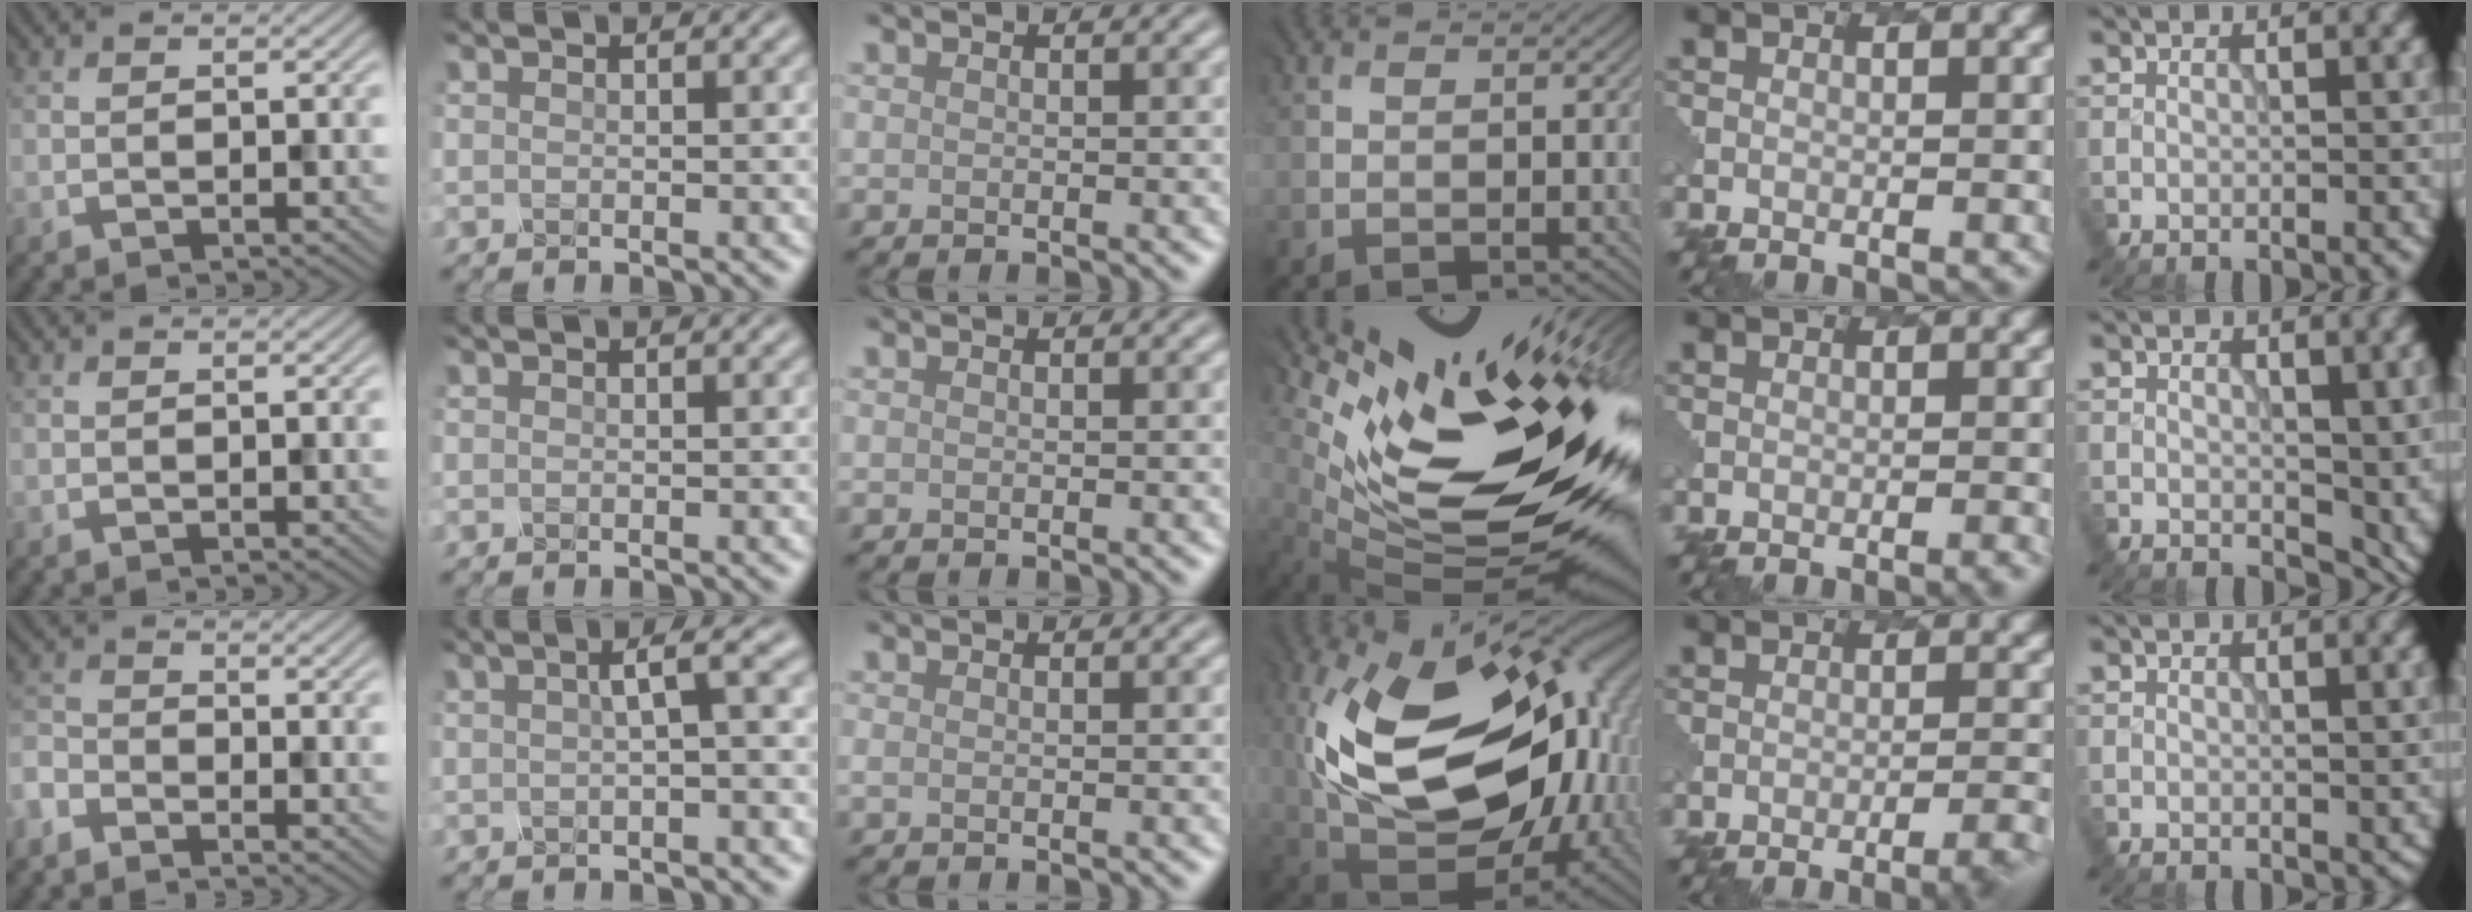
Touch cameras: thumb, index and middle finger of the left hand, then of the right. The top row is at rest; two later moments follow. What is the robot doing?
{"motion": "dispense", "object": "toothpaste"}